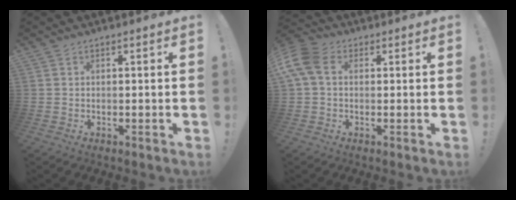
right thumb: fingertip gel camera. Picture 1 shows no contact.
{"total": 9.7, "force": [2.0, 6.4, 7.0], "torque": [-0.159, 0.001, 0.040]}